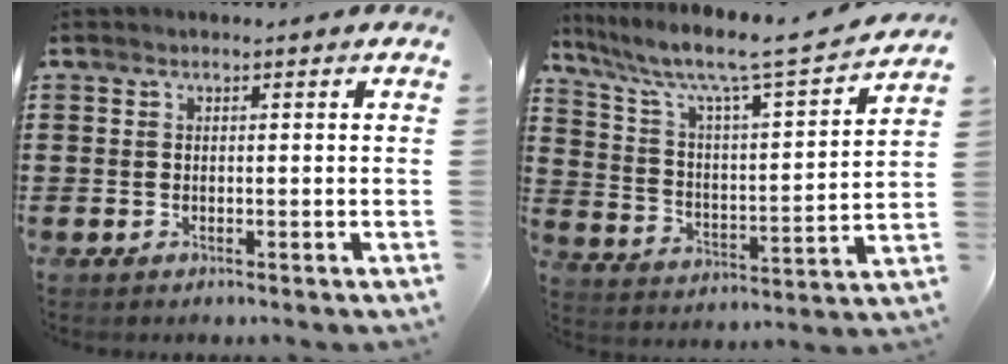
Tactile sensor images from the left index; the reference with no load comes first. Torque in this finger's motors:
{"motor_torque": [2.10, -0.03, 0.25, 0.18]}